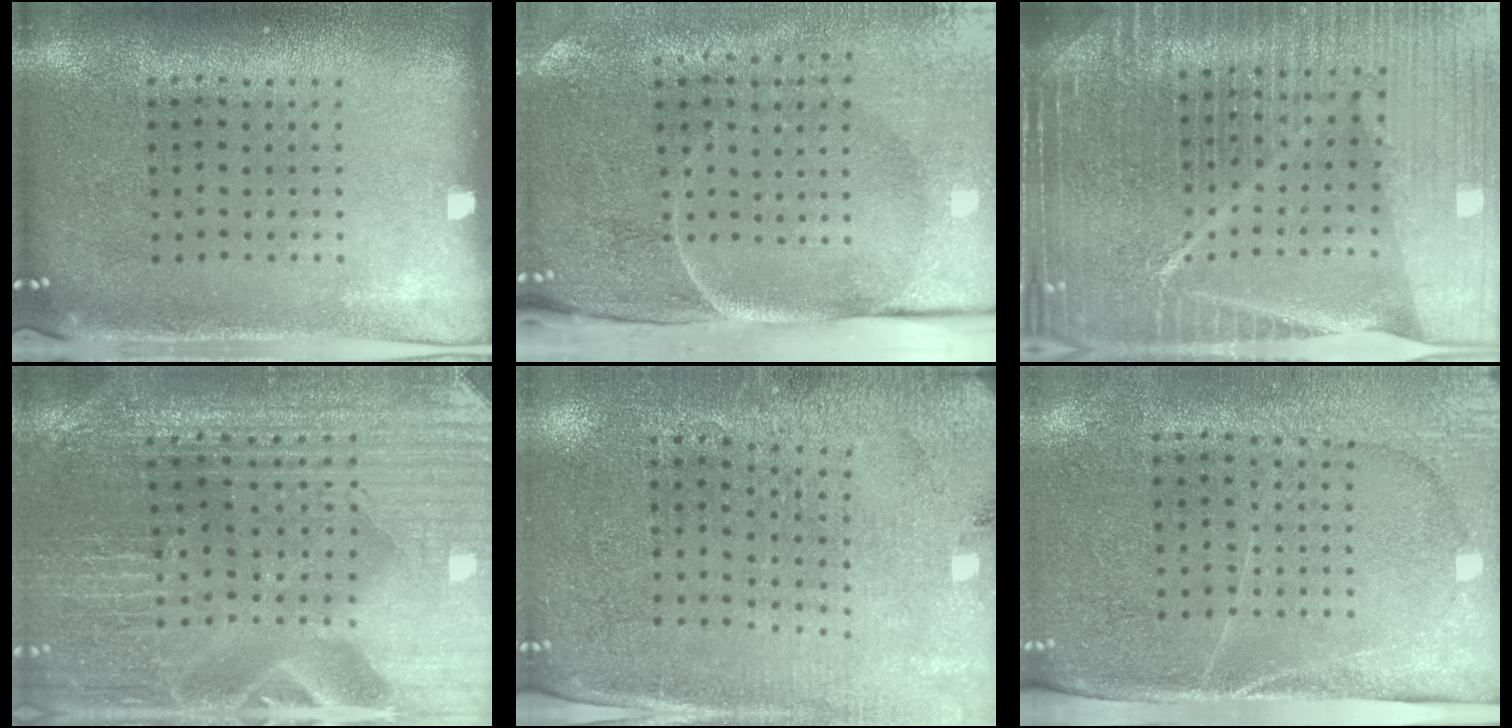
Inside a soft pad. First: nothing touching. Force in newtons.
{"total": 4.9, "press": 3.9, "slide": 3.0}
{"total": 7.1, "press": 6.0, "slide": 3.7}
{"total": 3.5, "press": 3.4, "slide": 0.3}
{"total": 2.8, "press": 2.7, "slide": 0.5}
{"total": 3.0, "press": 2.8, "slide": 1.3}